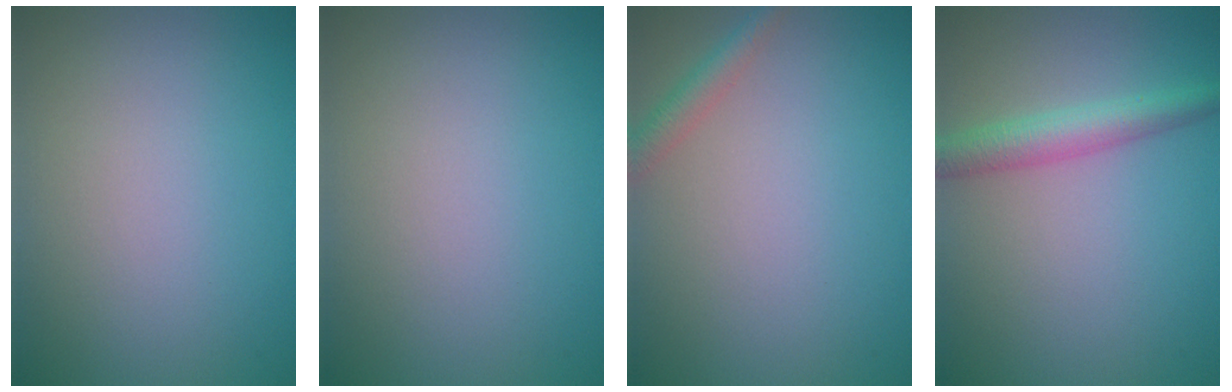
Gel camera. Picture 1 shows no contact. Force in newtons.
{"total": 0.0}
{"total": 1.8, "press": 1.8, "slide": 0.1}
{"total": 3.3, "press": 3.3, "slide": 0.0}